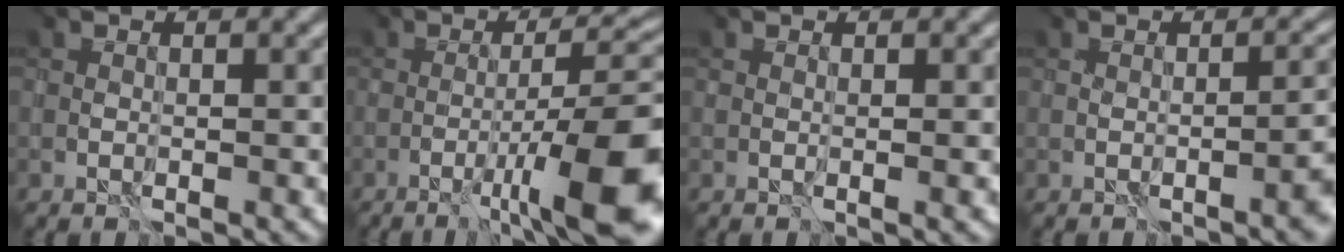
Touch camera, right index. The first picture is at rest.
{"total": 9.2, "force": [-5.0, 0.5, 7.7], "torque": [-0.120, 0.002, -0.061]}
{"total": 0.6, "force": [-0.1, 0.0, 0.6], "torque": [-0.008, 0.000, 0.000]}
{"total": 3.3, "force": [-1.9, 0.6, 2.7], "torque": [-0.011, 0.004, -0.006]}